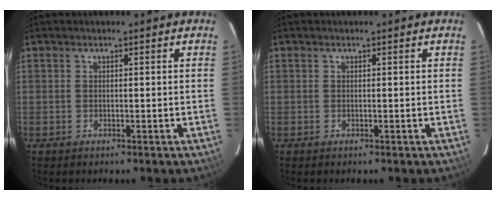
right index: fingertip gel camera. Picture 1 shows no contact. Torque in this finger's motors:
{"motor_torque": [0.00, 0.00, 0.00, 0.00]}